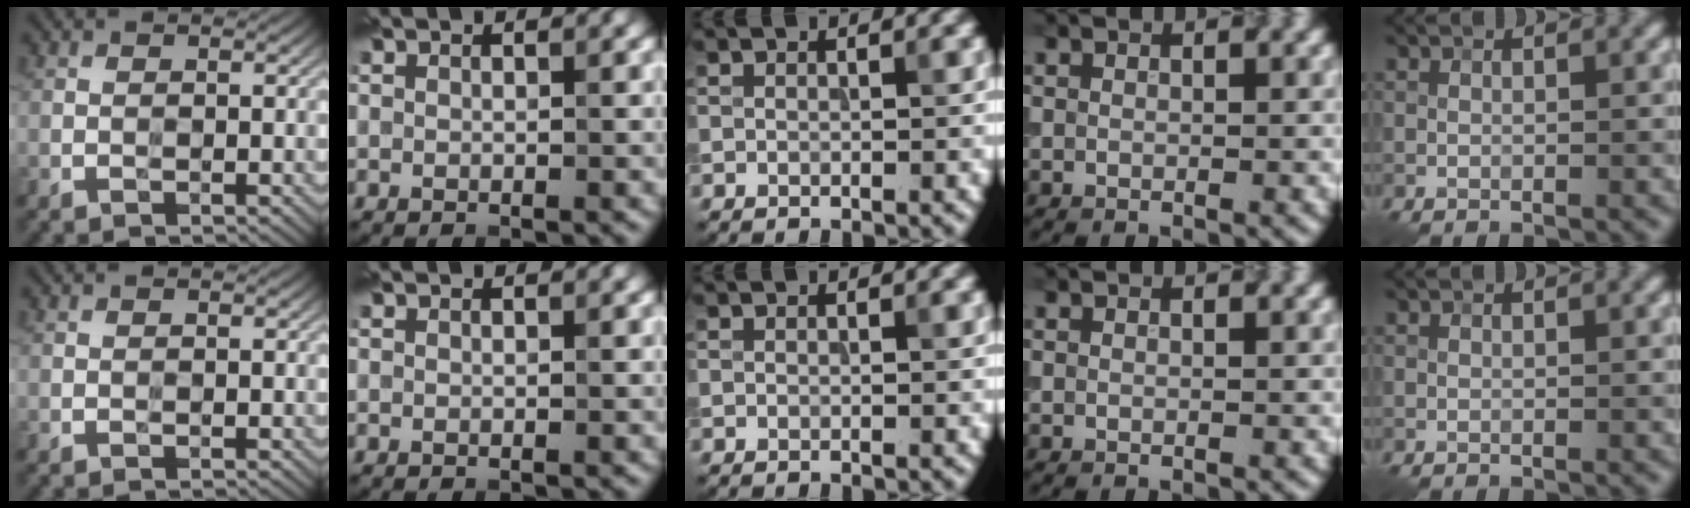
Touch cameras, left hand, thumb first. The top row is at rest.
{}